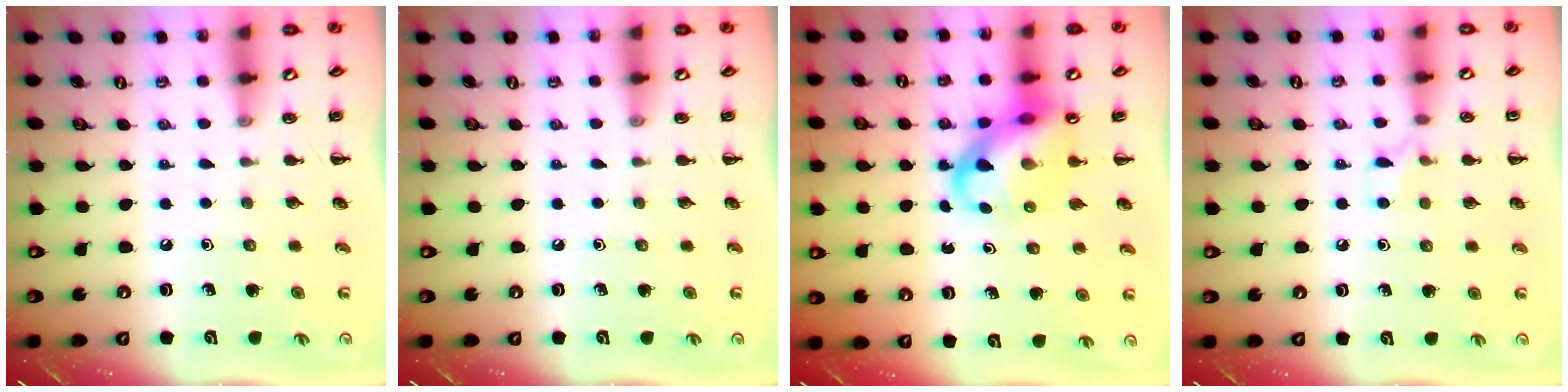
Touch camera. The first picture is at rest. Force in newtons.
{"total": 0.0}
{"total": 12.1, "press": 11.7, "slide": 3.3}
{"total": 5.0, "press": 4.7, "slide": 1.6}